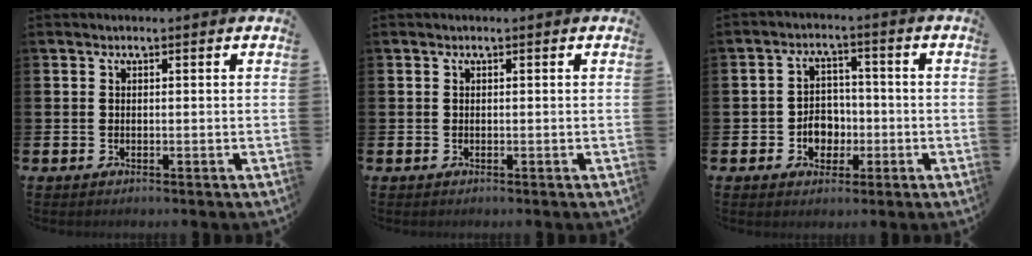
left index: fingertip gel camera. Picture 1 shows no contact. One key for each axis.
{"total": 0.0}
{"total": 4.3, "fx": -1.2, "fy": 3.7, "fz": 1.8, "tx": -0.036, "ty": 0.004, "tz": -0.029}